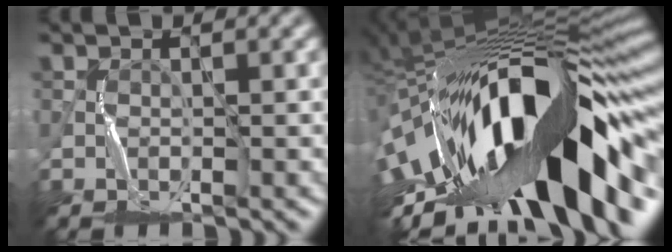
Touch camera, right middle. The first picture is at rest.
{"total": 19.8, "force": [-5.1, 7.4, 17.6], "torque": [-0.290, 0.014, -0.108]}